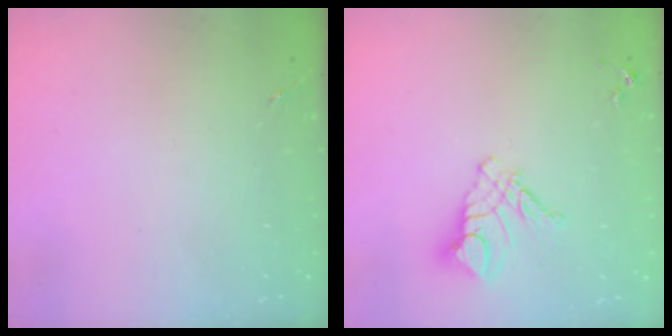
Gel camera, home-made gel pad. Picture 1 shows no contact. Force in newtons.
{"total": 10.7, "press": 10.6, "slide": 1.1}